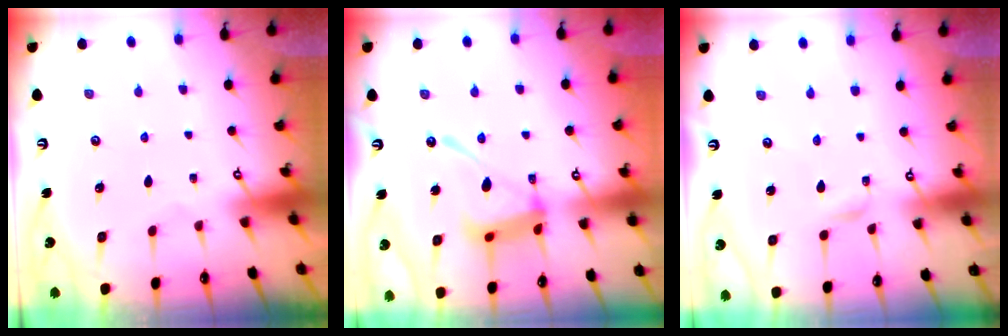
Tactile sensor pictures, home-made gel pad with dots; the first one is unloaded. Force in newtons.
{"total": 15.4, "press": 15.3, "slide": 1.4}
{"total": 1.6, "press": 1.6, "slide": 0.2}